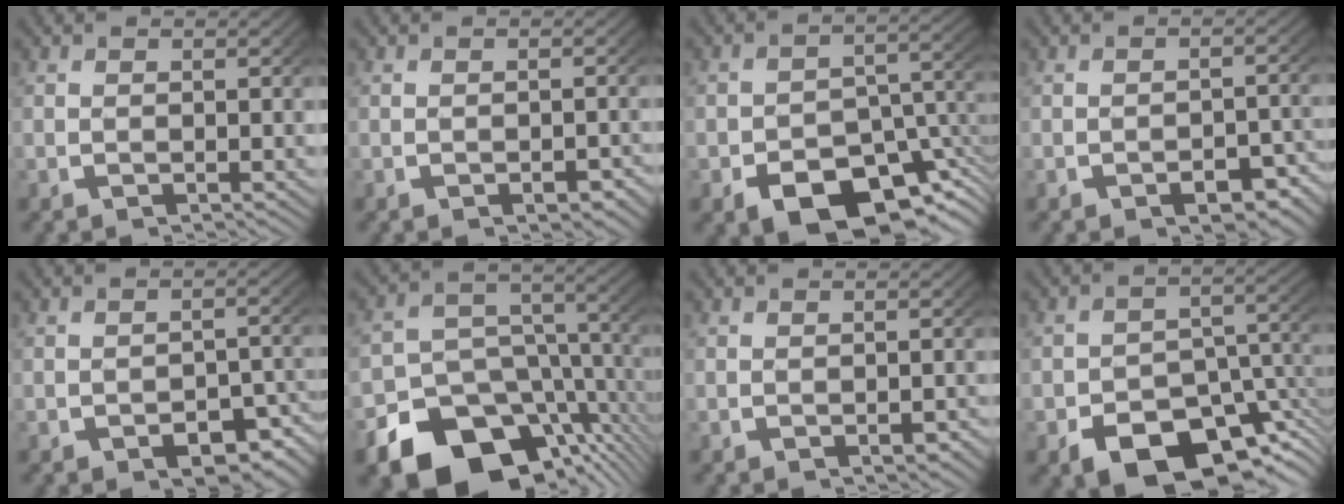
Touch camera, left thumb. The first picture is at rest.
{"total": 1.2, "force": [-0.7, 0.6, 0.7], "torque": [-0.009, -0.005, -0.010]}
{"total": 11.7, "force": [-6.6, 6.7, 7.0], "torque": [-0.115, -0.041, -0.075]}
{"total": 3.0, "force": [-1.7, 1.6, 1.9], "torque": [-0.025, -0.011, -0.023]}
{"total": 4.4, "force": [-2.1, 2.4, 3.0], "torque": [-0.039, -0.014, -0.028]}
{"total": 16.6, "force": [-9.0, 10.2, 9.5], "torque": [-0.143, -0.048, -0.131]}
{"total": 0.8, "force": [-0.6, 0.4, 0.5], "torque": [-0.007, -0.002, -0.009]}
{"total": 12.9, "force": [-7.3, 7.4, 7.6], "torque": [-0.125, -0.043, -0.087]}